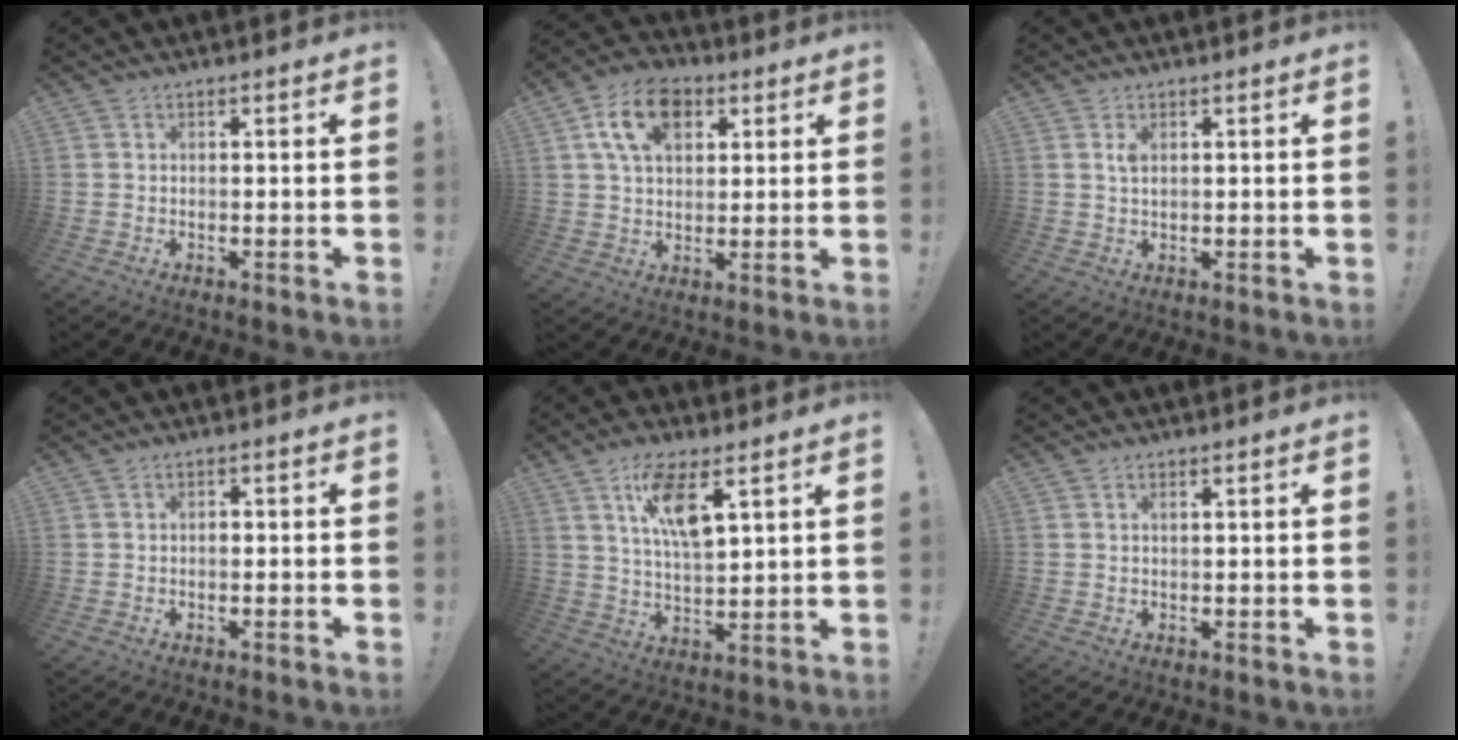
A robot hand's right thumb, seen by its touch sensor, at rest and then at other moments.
{"total": 13.0, "force": [5.2, 8.7, 8.2], "torque": [-0.129, -0.001, 0.099]}
{"total": 1.8, "force": [0.8, 0.7, 1.5], "torque": [-0.029, 0.001, 0.013]}
{"total": 1.1, "force": [-0.9, 0.4, 0.4], "torque": [-0.012, 0.005, -0.016]}
{"total": 11.5, "force": [5.7, 4.0, 9.2], "torque": [-0.168, -0.012, 0.099]}
{"total": 0.7, "force": [0.3, 0.1, 0.6], "torque": [-0.012, 0.000, 0.005]}